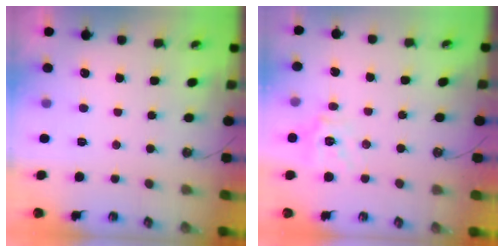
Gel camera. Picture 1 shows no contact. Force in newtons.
{"total": 12.7, "press": 12.6, "slide": 2.0}